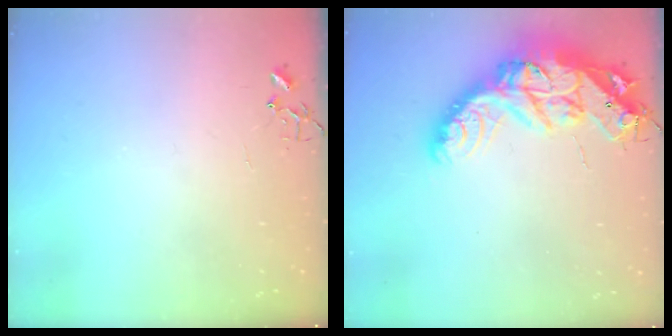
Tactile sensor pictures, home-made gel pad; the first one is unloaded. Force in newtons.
{"total": 26.8, "press": 26.7, "slide": 2.0}